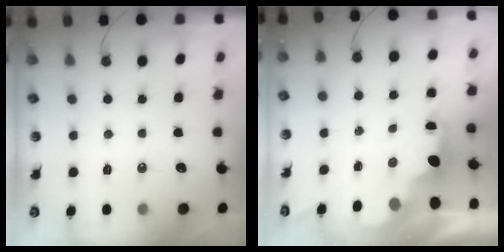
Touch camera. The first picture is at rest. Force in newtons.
{"total": 2.1, "press": 2.0, "slide": 0.7}